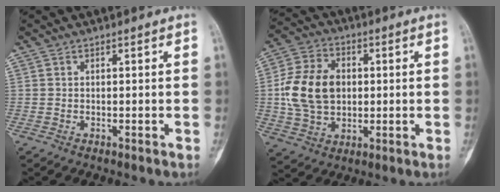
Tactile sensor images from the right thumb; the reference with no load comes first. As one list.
[{"total": 14.3, "force": [0.8, 10.4, 9.8], "torque": [-0.167, 0.012, 0.015]}]